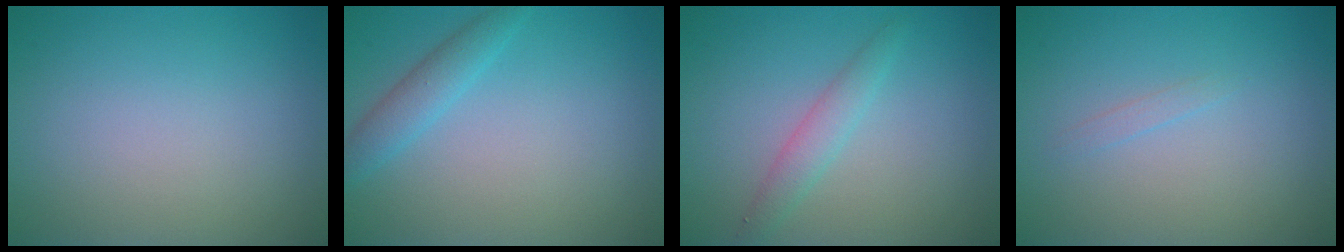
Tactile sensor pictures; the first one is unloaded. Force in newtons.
{"total": 2.2, "press": 2.2, "slide": 0.1}
{"total": 1.9, "press": 1.9, "slide": 0.1}
{"total": 0.6, "press": 0.6, "slide": 0.0}